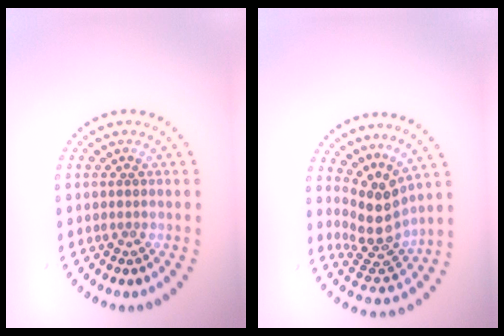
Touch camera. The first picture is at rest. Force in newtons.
{"total": 4.3, "press": 3.1, "slide": 3.0}